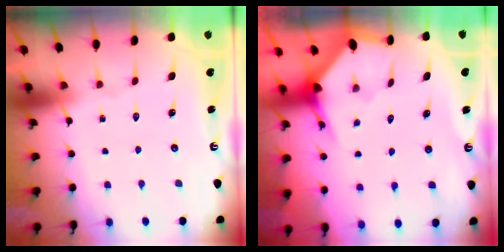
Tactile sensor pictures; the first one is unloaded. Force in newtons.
{"total": 2.8, "press": 2.8, "slide": 0.3}